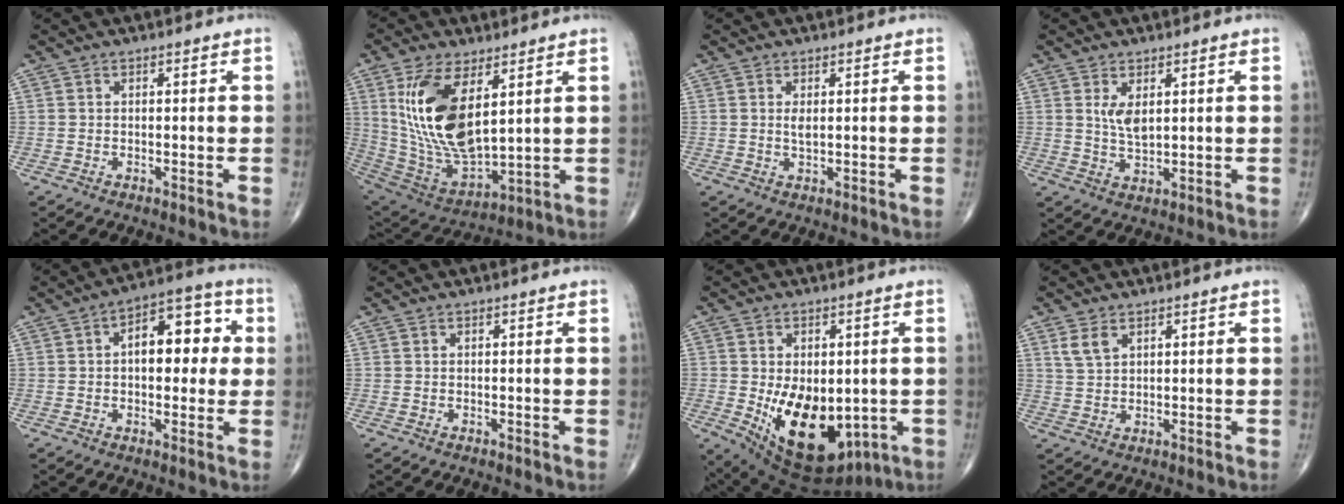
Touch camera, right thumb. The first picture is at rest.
{"total": 18.8, "force": [5.9, 8.8, 15.6], "torque": [-0.295, -0.028, 0.128]}
{"total": 1.5, "force": [0.3, 0.6, 1.4], "torque": [-0.024, -0.004, 0.009]}
{"total": 3.9, "force": [1.4, 1.6, 3.2], "torque": [-0.057, -0.015, 0.033]}
{"total": 12.6, "force": [1.7, 7.0, 10.4], "torque": [-0.106, 0.027, 0.016]}
{"total": 0.0}
{"total": 18.0, "force": [-2.9, 11.0, 13.9], "torque": [-0.197, -0.018, -0.012]}
{"total": 3.3, "force": [1.9, 1.9, 1.9], "torque": [-0.036, -0.004, 0.046]}